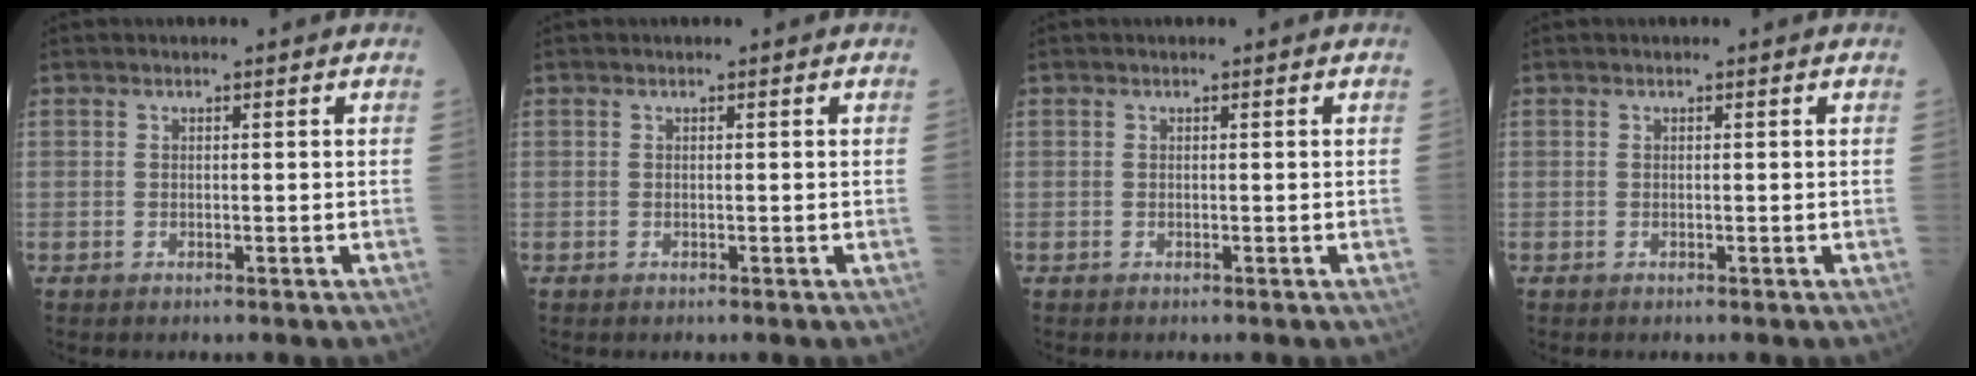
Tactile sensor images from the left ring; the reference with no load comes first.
{"total": 0.0}
{"total": 0.0}
{"total": 0.0}